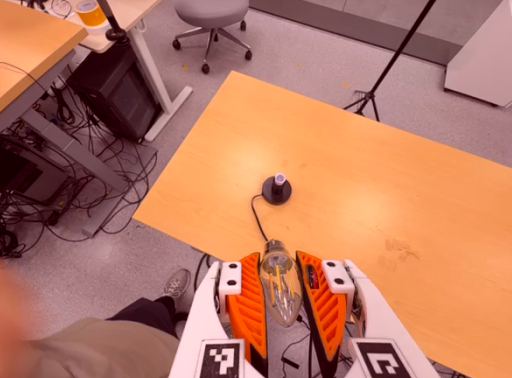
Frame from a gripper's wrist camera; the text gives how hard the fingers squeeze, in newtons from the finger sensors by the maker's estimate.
{"total": 20.9, "left": 22.3, "right": 19.5}